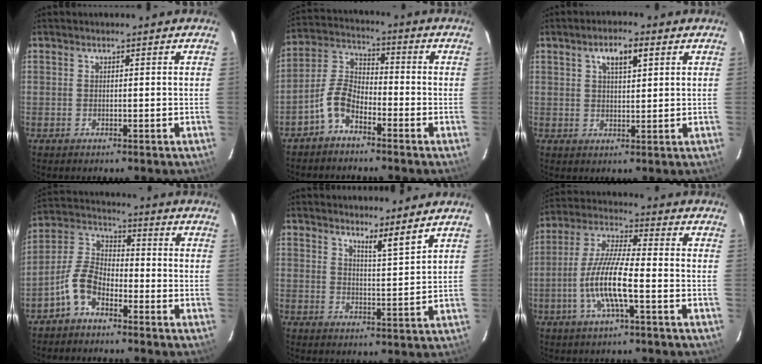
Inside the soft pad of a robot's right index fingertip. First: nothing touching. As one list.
[{"total": 6.6, "force": [-4.3, 3.1, 3.9], "torque": [-0.089, 0.018, -0.092]}, {"total": 4.9, "force": [2.4, 1.8, 4.0], "torque": [-0.068, 0.011, 0.042]}, {"total": 7.6, "force": [-4.8, 3.9, 4.4], "torque": [-0.099, 0.018, -0.103]}, {"total": 4.4, "force": [3.8, -0.5, 2.2], "torque": [-0.036, -0.014, 0.055]}, {"total": 11.1, "force": [-3.7, 1.6, 10.4], "torque": [-0.218, -0.003, -0.072]}]